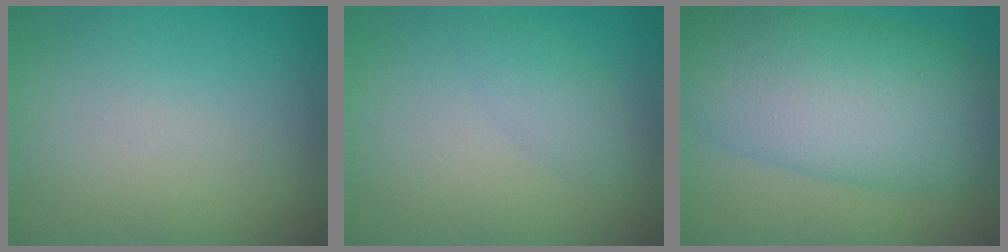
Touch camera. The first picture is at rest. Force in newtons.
{"total": 1.9, "press": 1.9, "slide": 0.0}
{"total": 11.8, "press": 11.8, "slide": 0.1}